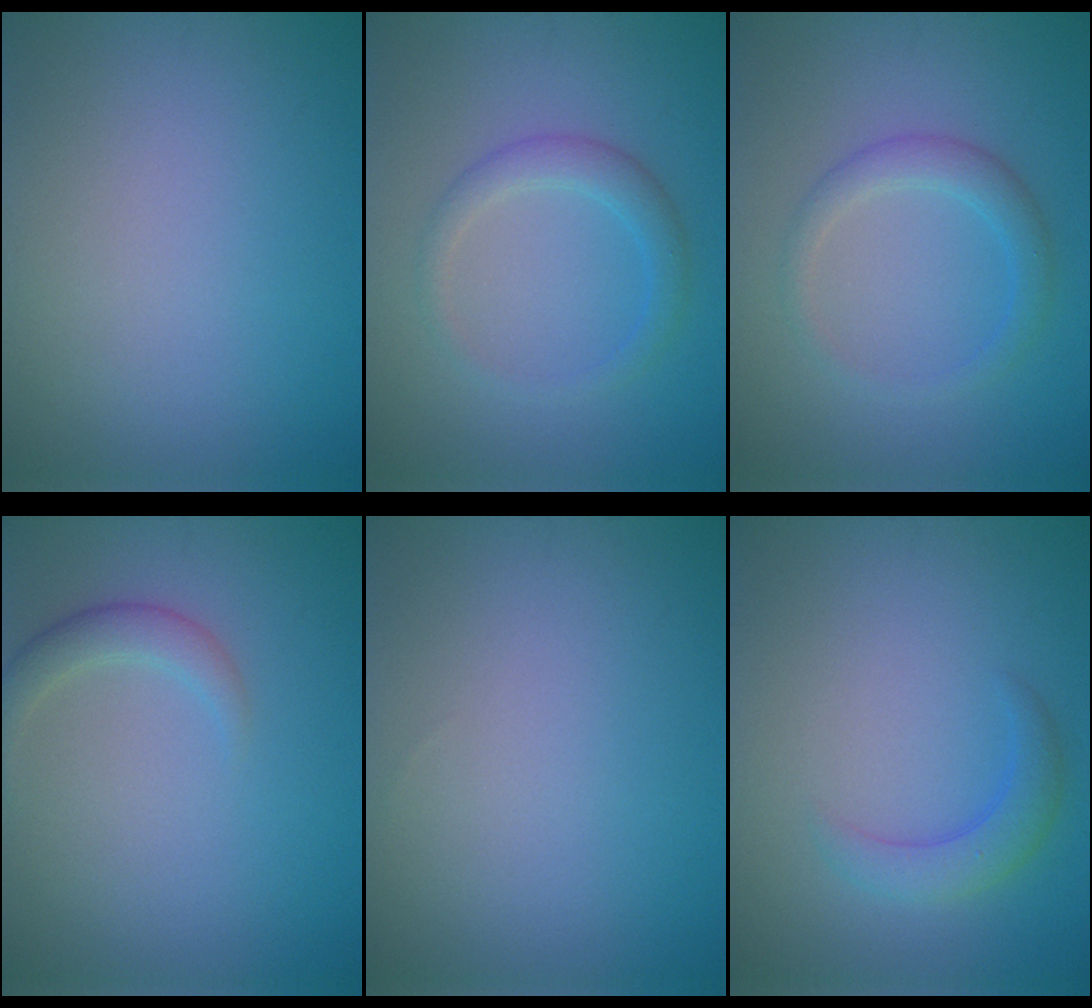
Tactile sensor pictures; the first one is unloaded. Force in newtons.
{"total": 2.5, "press": 2.5, "slide": 0.1}
{"total": 2.5, "press": 2.5, "slide": 0.1}
{"total": 2.0, "press": 2.0, "slide": 0.1}
{"total": 0.0}
{"total": 2.5, "press": 2.5, "slide": 0.2}